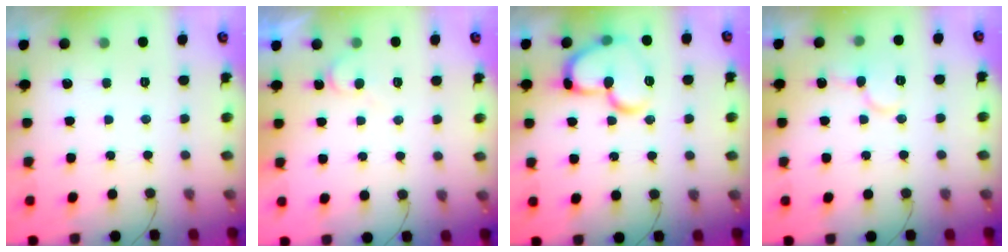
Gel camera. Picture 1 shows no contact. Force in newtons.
{"total": 5.9, "press": 5.9, "slide": 0.6}
{"total": 17.1, "press": 17.0, "slide": 1.6}
{"total": 9.2, "press": 9.1, "slide": 1.1}